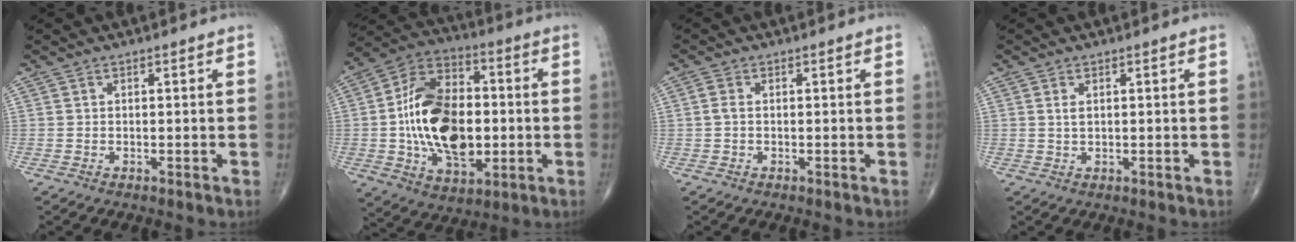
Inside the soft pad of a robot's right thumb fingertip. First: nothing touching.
{"total": 21.7, "force": [-0.8, 13.4, 17.1], "torque": [-0.274, 0.016, -0.009]}
{"total": 1.8, "force": [0.1, 1.1, 1.4], "torque": [-0.032, 0.004, 0.002]}
{"total": 1.6, "force": [0.6, 0.7, 1.3], "torque": [-0.025, 0.000, 0.015]}